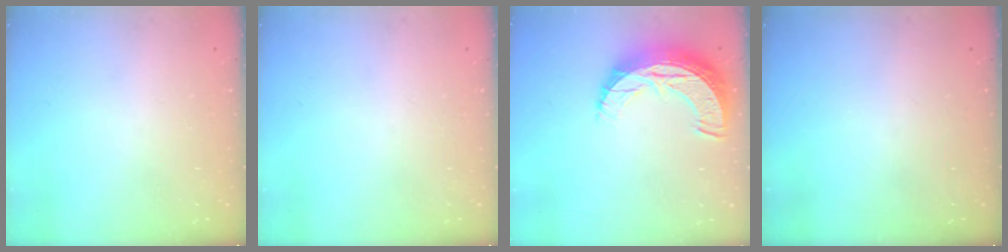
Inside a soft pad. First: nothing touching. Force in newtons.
{"total": 0.0}
{"total": 11.6, "press": 11.6, "slide": 0.7}
{"total": 0.0}